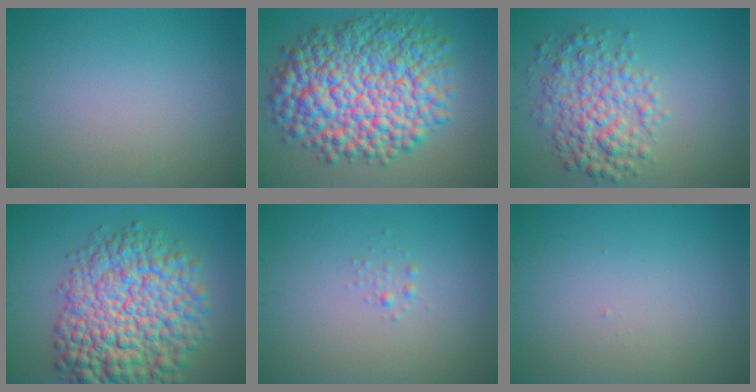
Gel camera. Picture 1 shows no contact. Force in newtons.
{"total": 14.3, "press": 14.3, "slide": 0.3}
{"total": 5.4, "press": 5.4, "slide": 0.1}
{"total": 12.7, "press": 12.7, "slide": 0.4}
{"total": 0.6, "press": 0.6, "slide": 0.0}
{"total": 0.0}